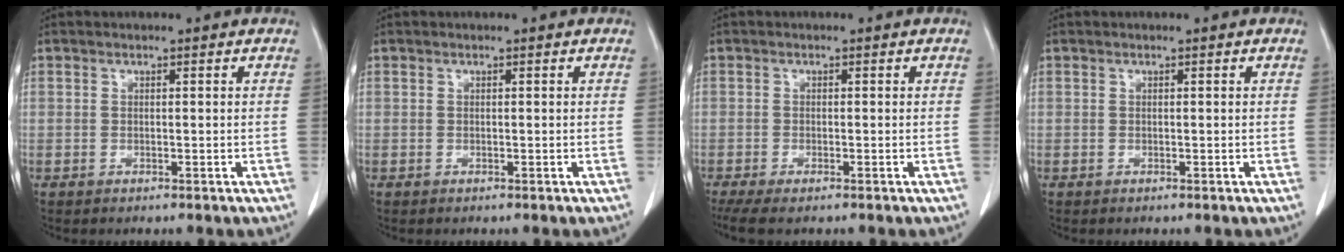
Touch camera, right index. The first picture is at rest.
{"total": 0.0}
{"total": 5.3, "force": [-4.0, 1.2, 3.3], "torque": [-0.057, -0.011, -0.066]}
{"total": 0.0}